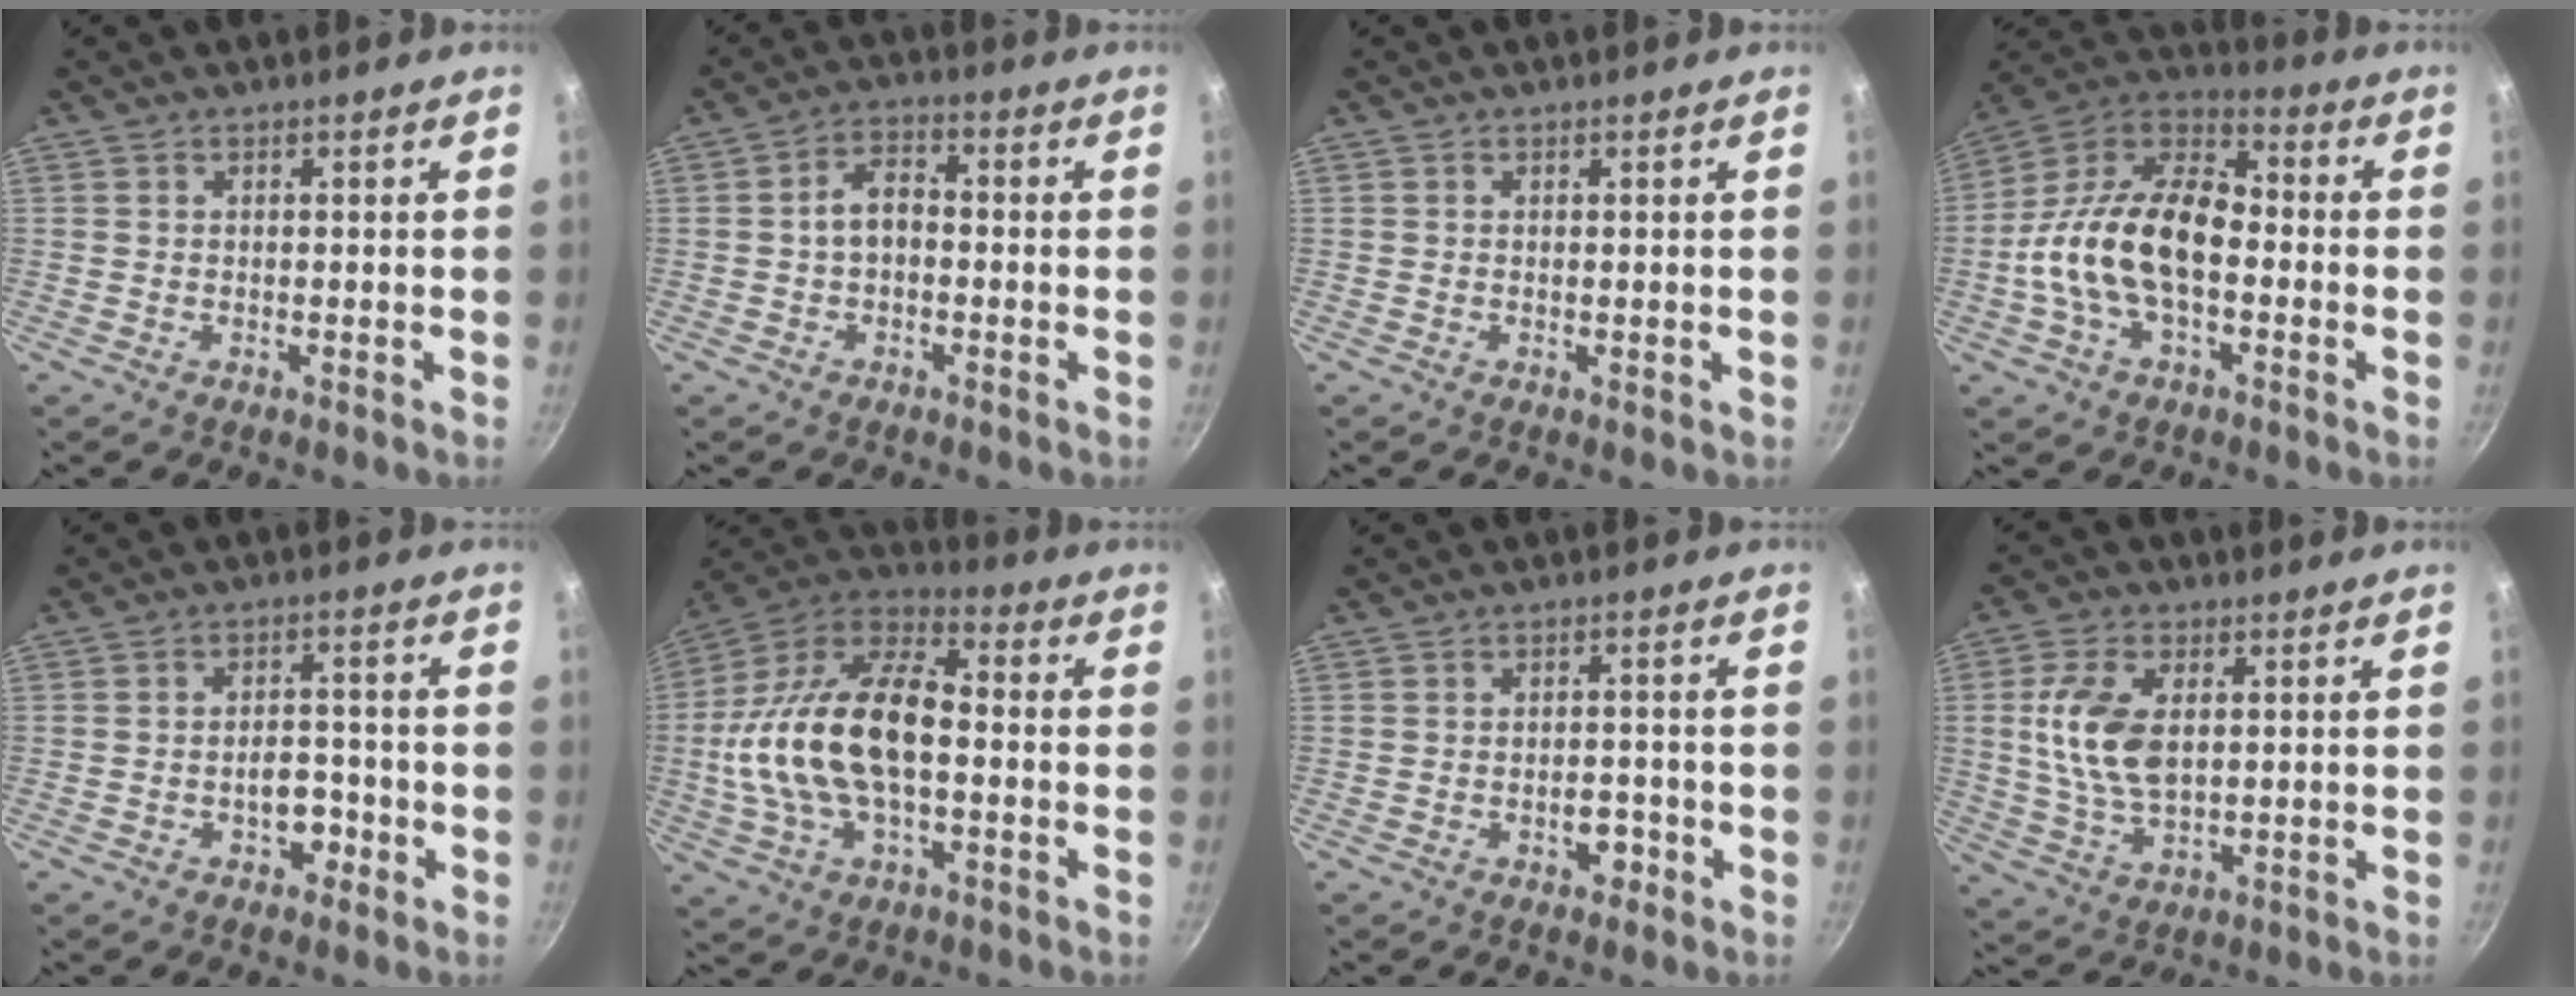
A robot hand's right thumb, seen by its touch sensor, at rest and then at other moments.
{"total": 5.2, "force": [-0.6, 3.3, 3.9], "torque": [-0.057, 0.024, -0.016]}
{"total": 0.0}
{"total": 18.4, "force": [-2.8, 10.5, 14.9], "torque": [-0.245, 0.045, -0.073]}
{"total": 4.8, "force": [-2.0, 3.1, 3.1], "torque": [-0.017, 0.019, -0.030]}
{"total": 21.6, "force": [-1.8, 11.7, 18.1], "torque": [-0.335, 0.042, -0.046]}
{"total": 3.3, "force": [-1.6, 2.0, 2.2], "torque": [-0.014, 0.012, -0.022]}
{"total": 11.3, "force": [1.8, 6.4, 9.1], "torque": [-0.173, -0.005, 0.035]}